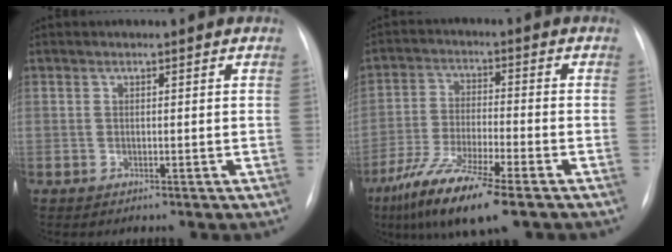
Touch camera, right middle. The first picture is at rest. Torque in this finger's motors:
{"motor_torque": [1.29, -0.85, 0.52, 0.21]}